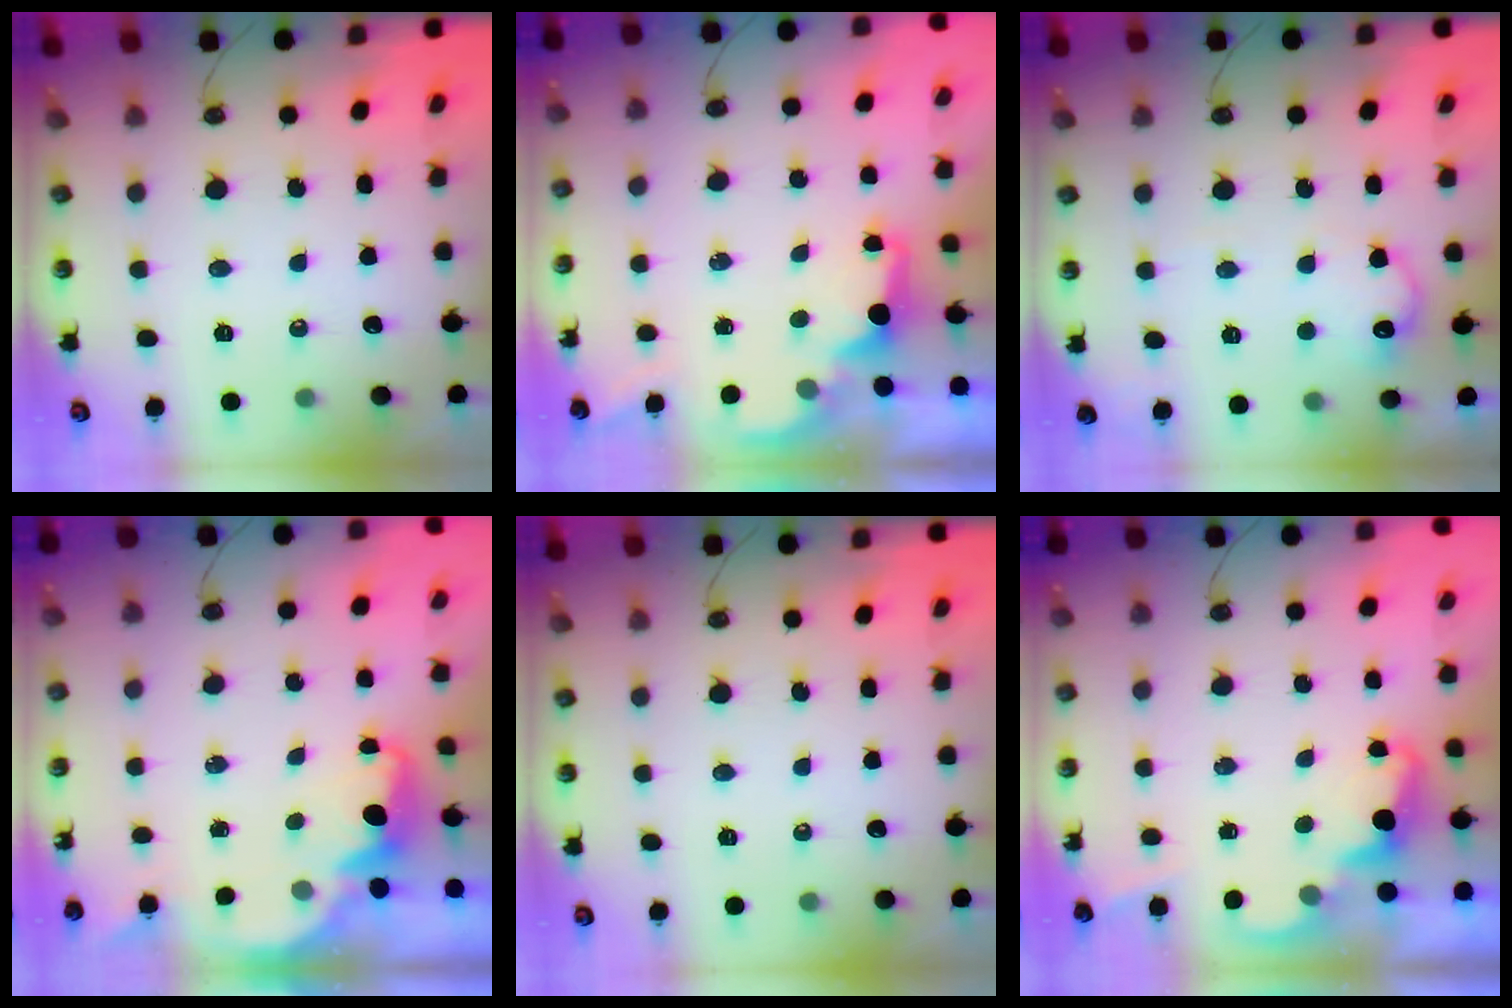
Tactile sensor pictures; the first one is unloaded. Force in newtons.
{"total": 1.6, "press": 1.4, "slide": 0.7}
{"total": 10.3, "press": 10.3, "slide": 0.3}
{"total": 2.4, "press": 2.3, "slide": 0.6}
{"total": 0.0}
{"total": 2.5, "press": 2.4, "slide": 0.5}